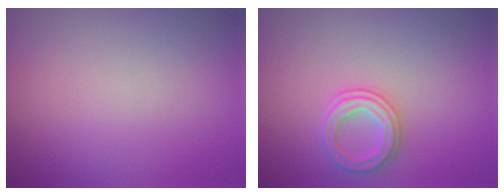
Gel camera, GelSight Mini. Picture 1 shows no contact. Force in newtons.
{"total": 2.4, "press": 2.4, "slide": 0.2}